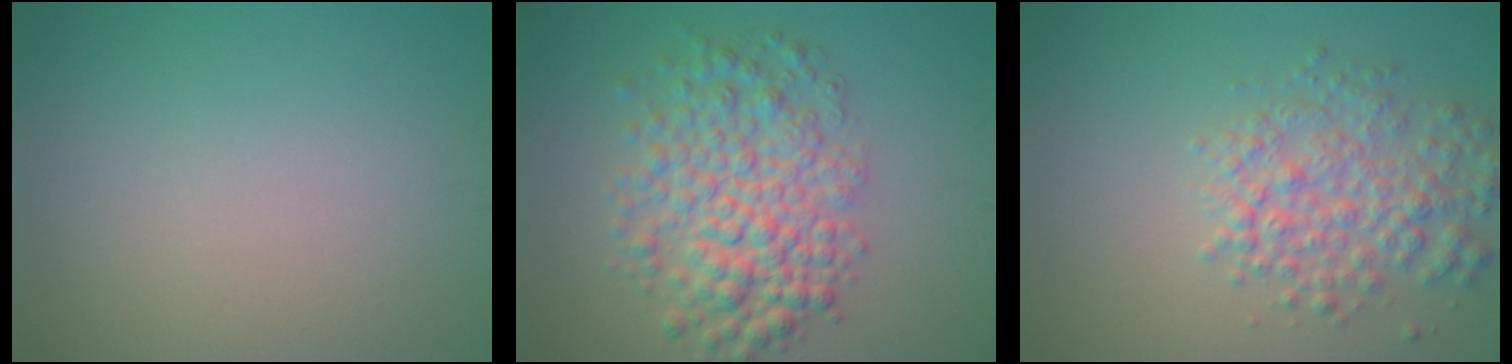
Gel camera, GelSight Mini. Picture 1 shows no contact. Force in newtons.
{"total": 6.5, "press": 6.5, "slide": 0.2}
{"total": 4.5, "press": 4.5, "slide": 0.2}